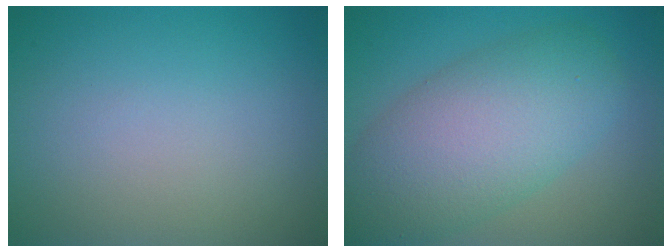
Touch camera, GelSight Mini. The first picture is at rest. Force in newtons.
{"total": 8.4, "press": 8.4, "slide": 0.4}